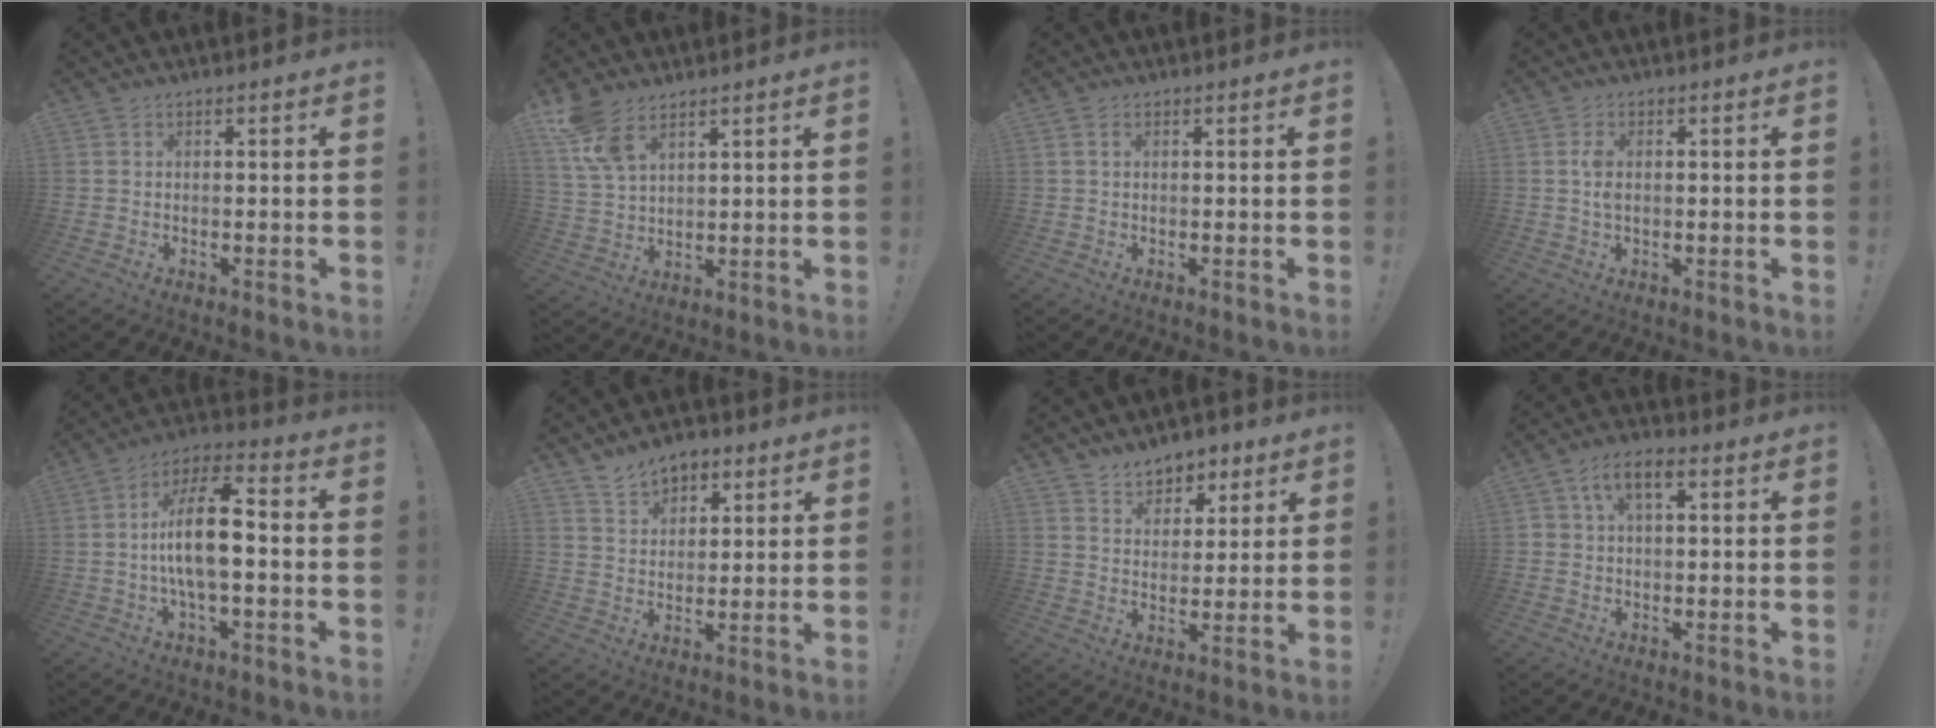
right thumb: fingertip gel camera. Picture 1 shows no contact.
{"total": 9.3, "force": [6.3, 4.4, 5.2], "torque": [-0.097, -0.024, 0.126]}
{"total": 0.8, "force": [0.3, 0.6, 0.5], "torque": [-0.016, 0.005, 0.007]}
{"total": 3.0, "force": [0.4, 1.4, 2.7], "torque": [-0.038, -0.001, 0.003]}
{"total": 14.0, "force": [-1.1, 5.2, 12.9], "torque": [-0.231, 0.006, -0.027]}
{"total": 7.9, "force": [5.6, 5.0, 2.3], "torque": [-0.037, -0.031, 0.107]}
{"total": 7.2, "force": [5.4, 4.7, 1.0], "torque": [-0.008, -0.042, 0.105]}
{"total": 6.6, "force": [2.1, 3.5, 5.2], "torque": [-0.092, 0.012, 0.038]}